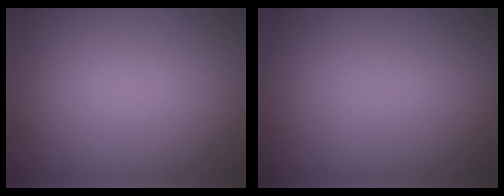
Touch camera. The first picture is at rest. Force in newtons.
{"total": 0.0}